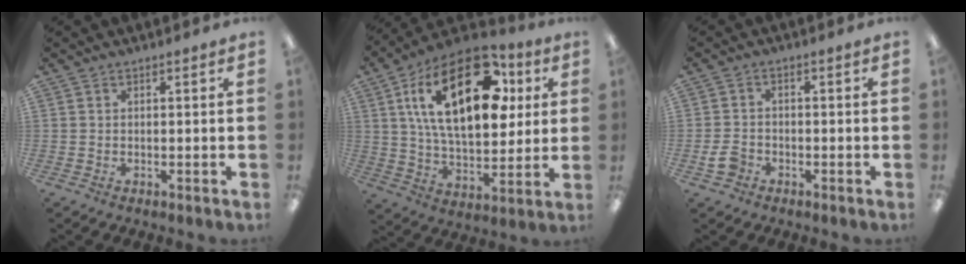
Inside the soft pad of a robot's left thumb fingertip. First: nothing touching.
{"total": 26.8, "force": [10.1, 14.0, 20.5], "torque": [-0.346, -0.026, 0.163]}
{"total": 4.0, "force": [-2.0, 2.8, 1.9], "torque": [-0.042, 0.007, -0.041]}